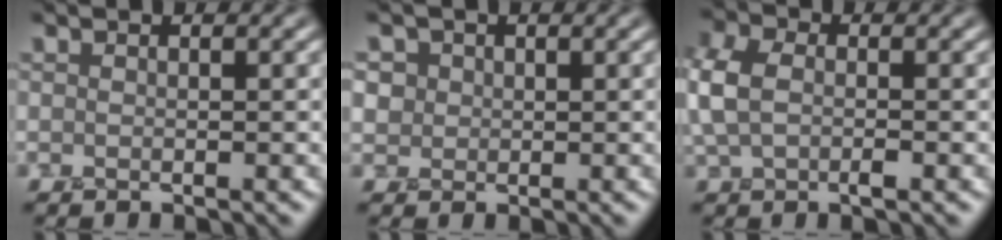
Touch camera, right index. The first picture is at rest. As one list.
[{"total": 1.9, "force": [0.7, 1.8, -0.2], "torque": [0.002, 0.013, 0.014]}, {"total": 3.5, "force": [0.0, 2.4, 2.5], "torque": [-0.067, 0.013, -0.007]}]